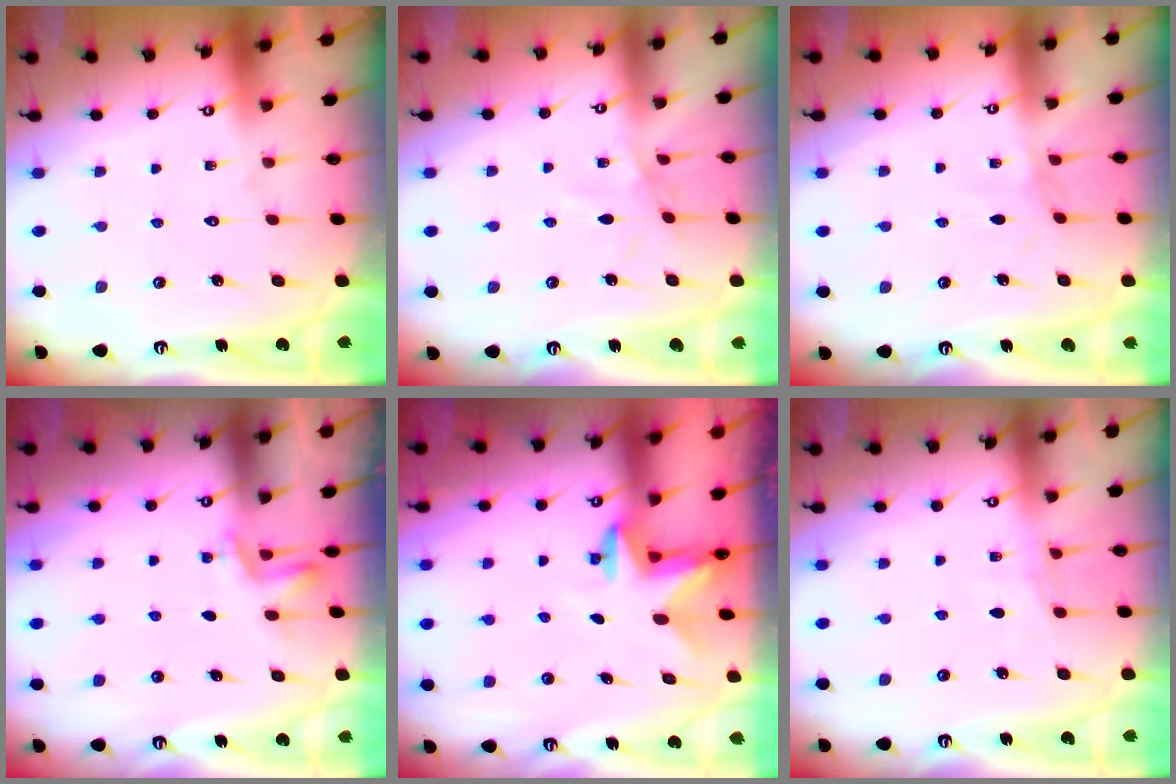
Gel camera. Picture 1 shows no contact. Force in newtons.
{"total": 3.6, "press": 3.5, "slide": 0.4}
{"total": 0.9, "press": 0.8, "slide": 0.3}
{"total": 2.7, "press": 2.4, "slide": 1.2}
{"total": 2.4, "press": 2.4, "slide": 0.4}
{"total": 4.6, "press": 4.5, "slide": 0.6}